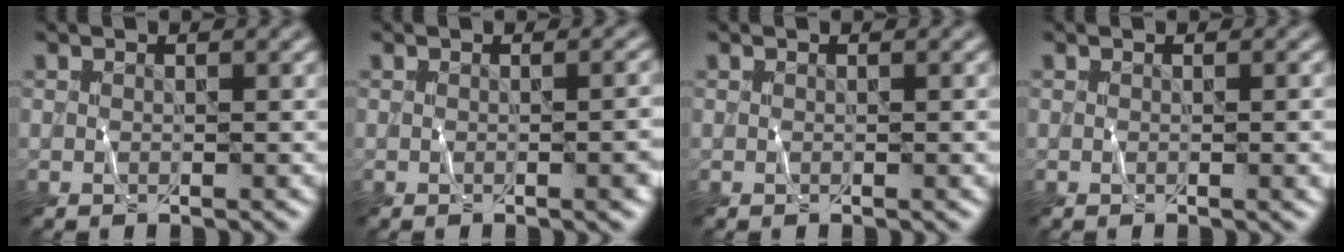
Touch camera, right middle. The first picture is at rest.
{"total": 2.9, "force": [-0.3, 0.9, 2.7], "torque": [-0.019, 0.004, -0.001]}
{"total": 0.6, "force": [0.0, 0.1, 0.6], "torque": [-0.005, -0.001, 0.000]}
{"total": 1.8, "force": [0.0, 0.4, 1.7], "torque": [-0.017, -0.001, -0.003]}